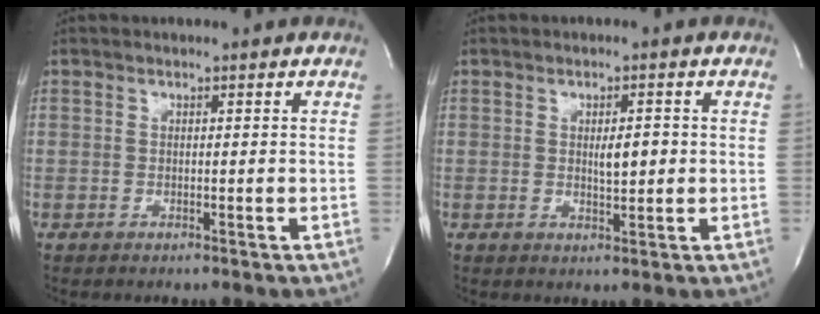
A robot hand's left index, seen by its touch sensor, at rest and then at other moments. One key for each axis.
{"total": 3.1, "fx": 0.0, "fy": 1.1, "fz": 2.9, "tx": -0.048, "ty": -0.006, "tz": 0.001}